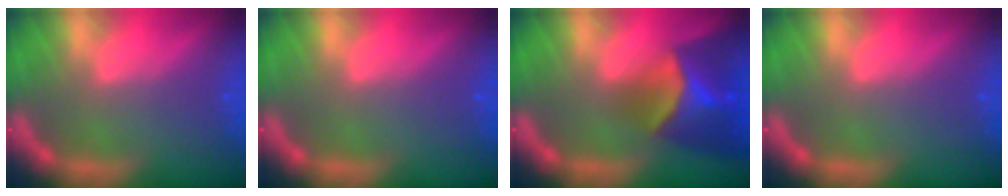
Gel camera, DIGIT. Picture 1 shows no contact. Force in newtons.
{"total": 0.0}
{"total": 8.9}
{"total": 0.0}